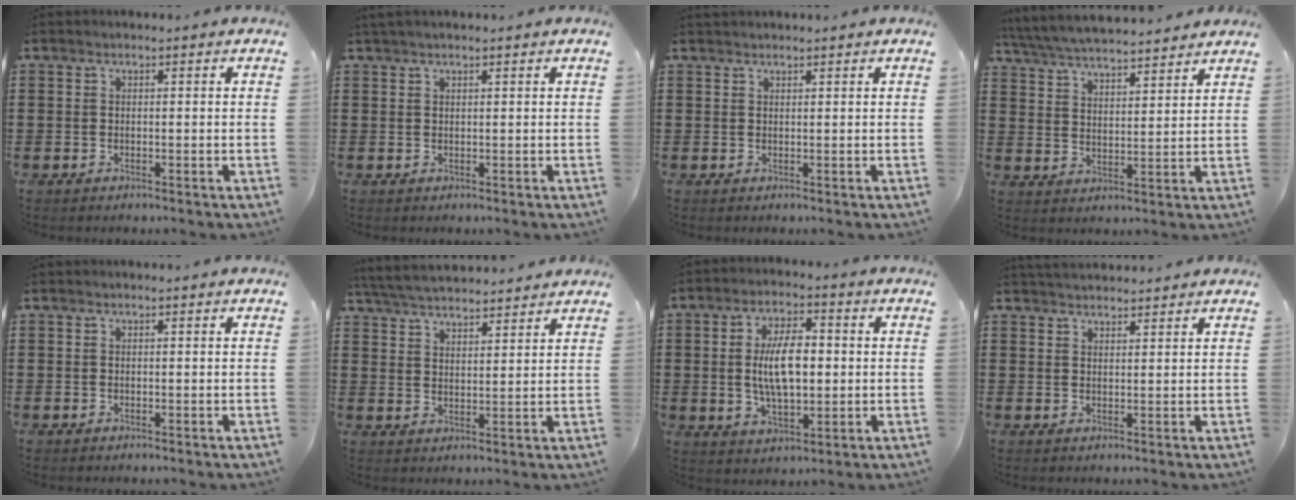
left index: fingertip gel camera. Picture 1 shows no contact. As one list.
[{"total": 1.0, "force": [0.8, 0.0, 0.6], "torque": [-0.014, 0.001, 0.015]}, {"total": 0.8, "force": [0.8, 0.1, 0.0], "torque": [-0.003, -0.001, 0.016]}, {"total": 5.7, "force": [5.5, 0.1, 1.2], "torque": [-0.047, -0.029, 0.097]}, {"total": 0.0}, {"total": 4.9, "force": [4.8, 0.4, 1.0], "torque": [-0.038, -0.019, 0.087]}, {"total": 9.4, "force": [0.4, 4.2, 8.4], "torque": [-0.162, 0.006, 0.001]}, {"total": 2.4, "force": [2.4, 0.2, 0.1], "torque": [-0.007, -0.002, 0.047]}]